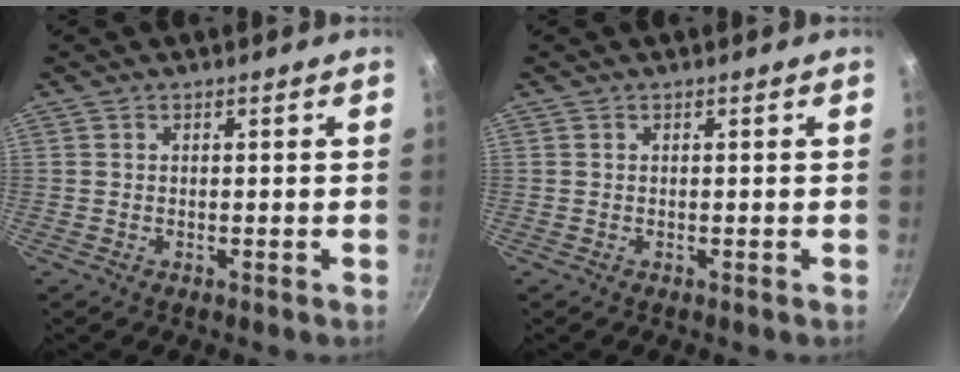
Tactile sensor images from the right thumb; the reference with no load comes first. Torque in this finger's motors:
{"motor_torque": [-0.02, -0.02, 0.17, 0.17, 0.01]}